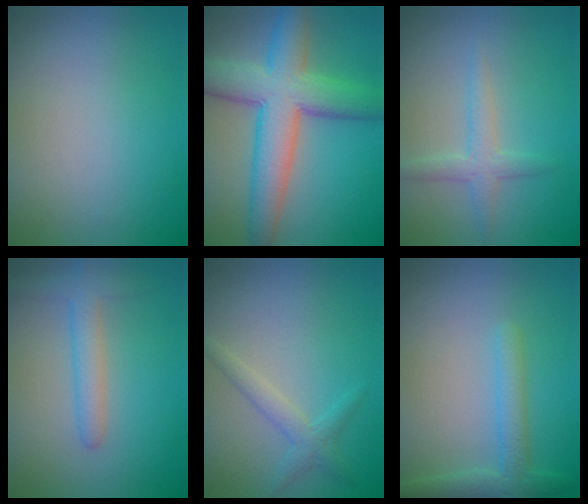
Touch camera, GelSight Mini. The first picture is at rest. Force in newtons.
{"total": 8.3, "press": 8.3, "slide": 0.5}
{"total": 2.1, "press": 2.1, "slide": 0.1}
{"total": 2.6, "press": 2.6, "slide": 0.2}
{"total": 1.8, "press": 1.8, "slide": 0.0}
{"total": 2.6, "press": 2.6, "slide": 0.2}